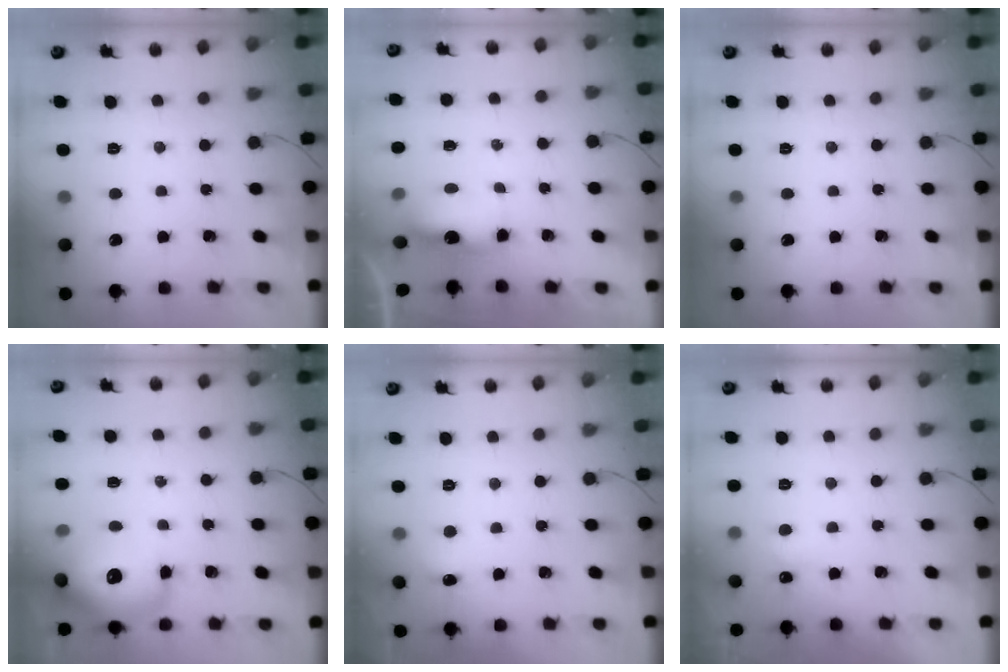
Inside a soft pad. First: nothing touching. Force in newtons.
{"total": 6.8, "press": 6.7, "slide": 0.8}
{"total": 0.0}
{"total": 16.8, "press": 16.5, "slide": 3.2}
{"total": 5.4, "press": 5.3, "slide": 1.3}
{"total": 2.2, "press": 2.2, "slide": 0.4}